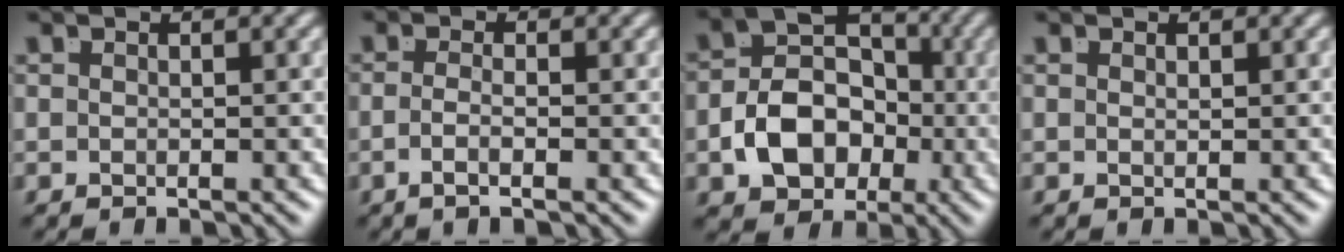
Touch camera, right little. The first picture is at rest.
{"total": 2.2, "force": [-1.3, -0.6, 1.7], "torque": [-0.036, -0.012, -0.017]}
{"total": 6.4, "force": [-0.2, 4.6, 4.5], "torque": [-0.087, -0.015, 0.005]}
{"total": 0.6, "force": [0.2, -0.6, 0.1], "torque": [-0.001, -0.006, 0.007]}